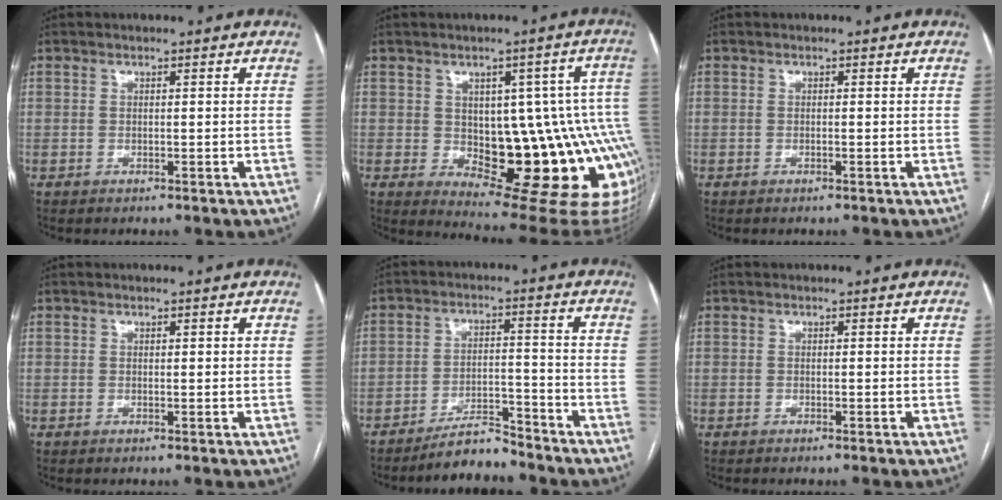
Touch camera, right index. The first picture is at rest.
{"total": 20.0, "force": [-3.0, 7.6, 18.2], "torque": [-0.137, 0.025, -0.013]}
{"total": 0.0}
{"total": 0.5, "force": [0.3, 0.2, 0.4], "torque": [-0.008, 0.002, 0.003]}
{"total": 5.7, "force": [-5.5, 1.1, 1.5], "torque": [-0.021, 0.000, -0.097]}
{"total": 0.0}